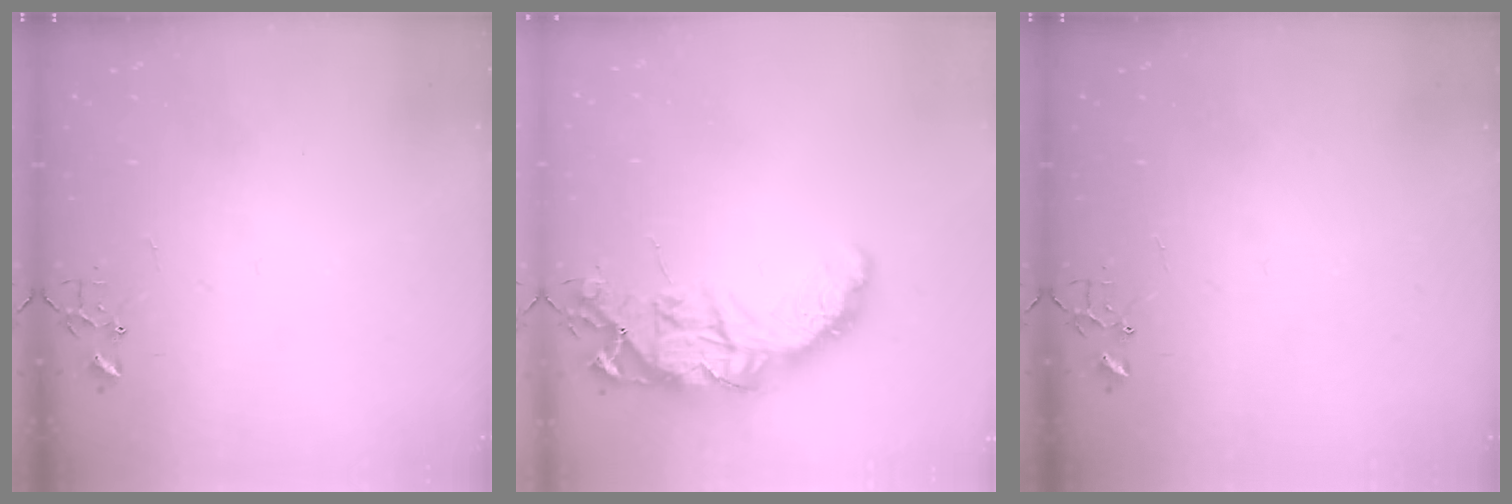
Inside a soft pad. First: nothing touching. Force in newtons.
{"total": 17.0, "press": 17.0, "slide": 1.3}
{"total": 0.0}